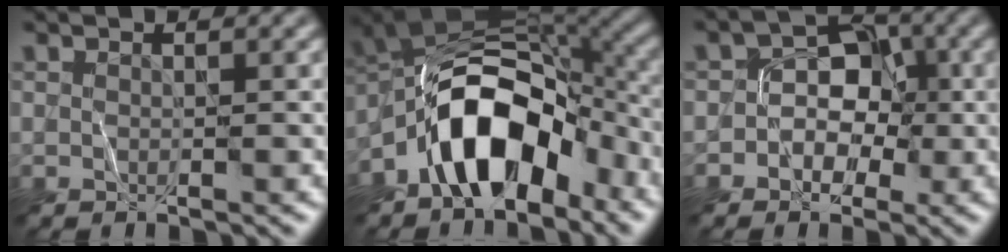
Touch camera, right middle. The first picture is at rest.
{"total": 10.5, "force": [-4.8, 5.9, 7.1], "torque": [-0.106, 0.015, -0.090]}
{"total": 4.2, "force": [-0.9, 3.5, 2.2], "torque": [0.009, 0.008, -0.028]}